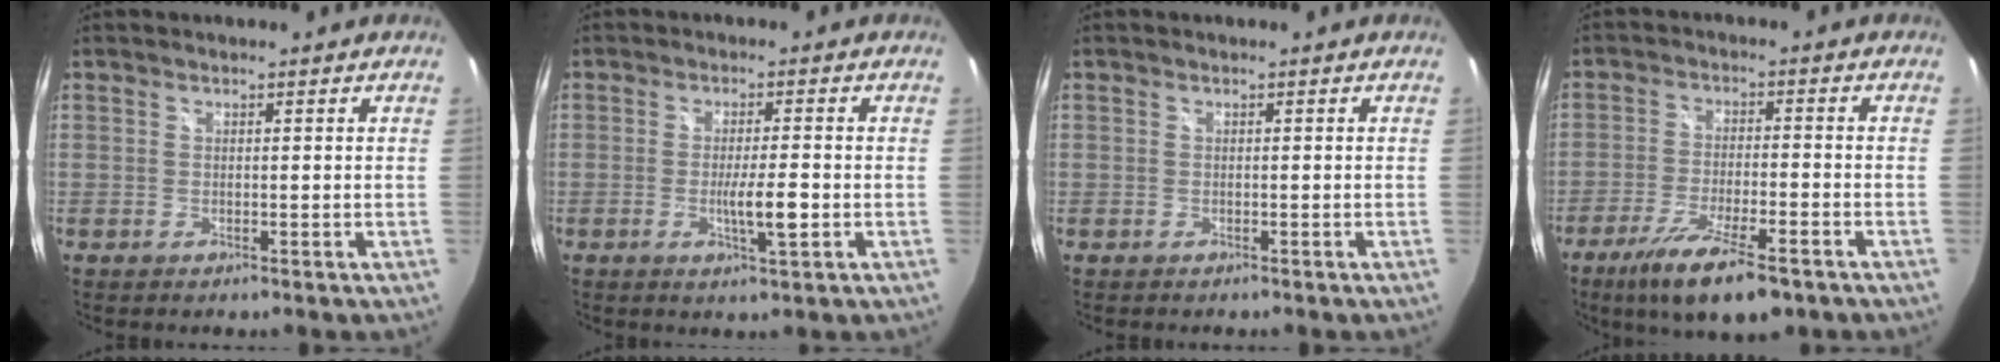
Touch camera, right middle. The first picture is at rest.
{"total": 4.9, "force": [-1.3, 0.3, 4.7], "torque": [-0.081, -0.010, -0.021]}
{"total": 0.6, "force": [-0.4, 0.4, -0.2], "torque": [0.000, 0.000, -0.010]}
{"total": 12.9, "force": [-8.5, 3.2, 9.1], "torque": [-0.189, -0.037, -0.146]}